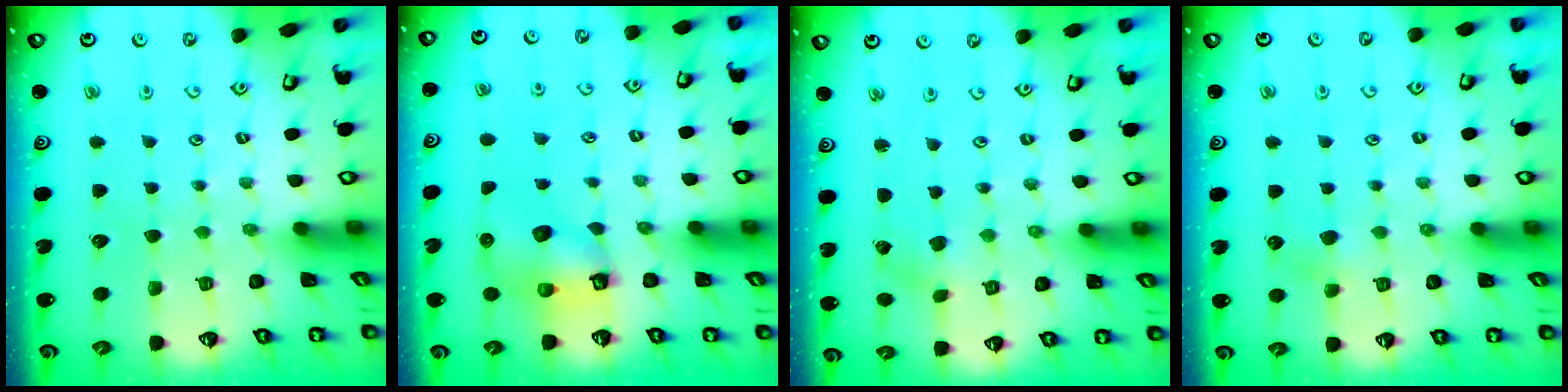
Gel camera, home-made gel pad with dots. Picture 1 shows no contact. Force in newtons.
{"total": 7.0, "press": 7.0, "slide": 0.1}
{"total": 0.6, "press": 0.6, "slide": 0.1}
{"total": 3.1, "press": 2.9, "slide": 1.1}